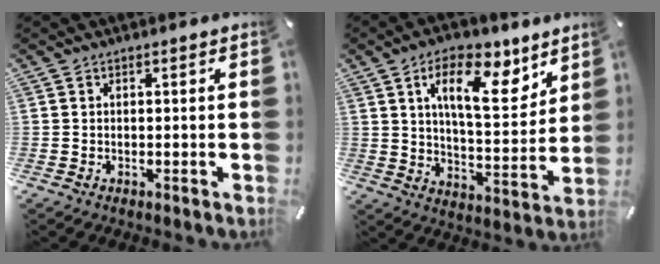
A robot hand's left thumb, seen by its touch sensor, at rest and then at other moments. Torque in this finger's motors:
{"motor_torque": [2.06, 1.99, 0.40, -0.42, 0.17]}